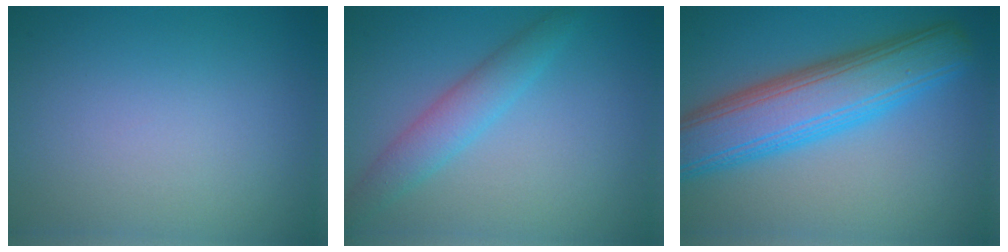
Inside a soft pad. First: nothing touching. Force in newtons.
{"total": 3.0, "press": 3.0, "slide": 0.1}
{"total": 8.5, "press": 8.5, "slide": 0.2}